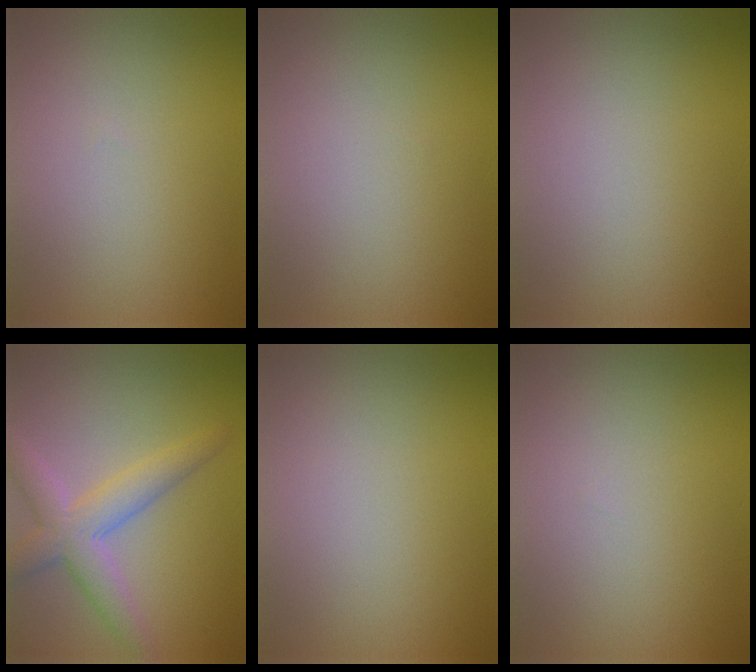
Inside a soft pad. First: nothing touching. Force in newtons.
{"total": 0.0}
{"total": 0.0}
{"total": 4.6, "press": 4.6, "slide": 0.2}
{"total": 0.0}
{"total": 0.0}